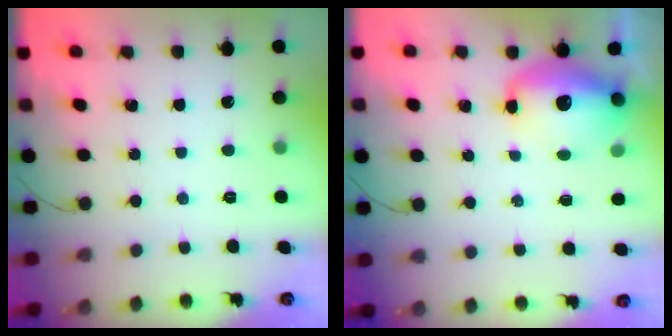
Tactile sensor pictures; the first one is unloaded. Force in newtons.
{"total": 12.5, "press": 12.1, "slide": 2.9}